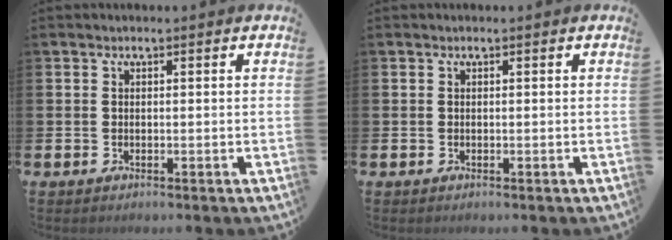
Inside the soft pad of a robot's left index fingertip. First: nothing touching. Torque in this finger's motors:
{"motor_torque": [0.00, 0.00, 0.00, 0.00]}